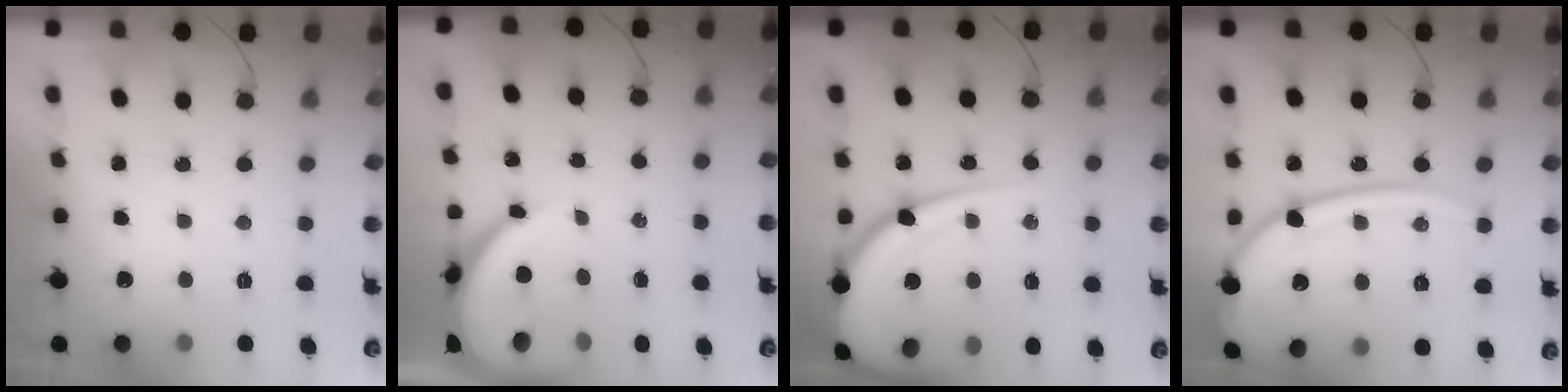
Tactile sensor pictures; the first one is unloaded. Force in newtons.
{"total": 11.2, "press": 11.1, "slide": 1.4}
{"total": 19.7, "press": 19.6, "slide": 1.9}
{"total": 18.3, "press": 18.2, "slide": 2.0}